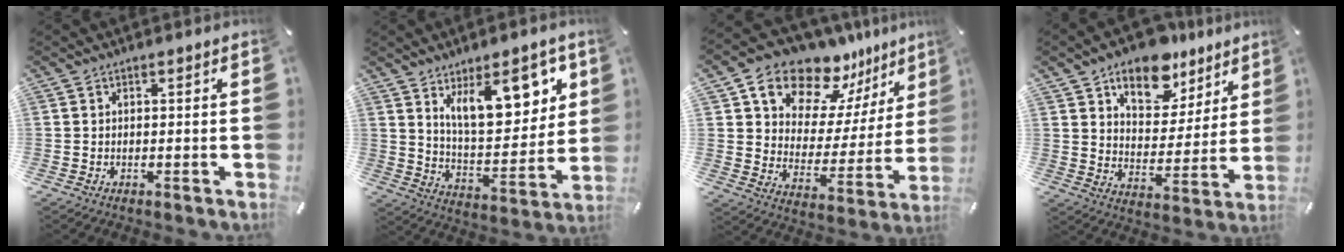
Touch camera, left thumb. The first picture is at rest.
{"total": 15.7, "force": [9.3, 7.0, 10.5], "torque": [-0.154, -0.041, 0.158]}
{"total": 13.8, "force": [11.8, 7.1, 1.4], "torque": [-0.031, -0.122, 0.215]}
{"total": 13.2, "force": [9.5, 7.6, 5.0], "torque": [-0.063, -0.066, 0.169]}